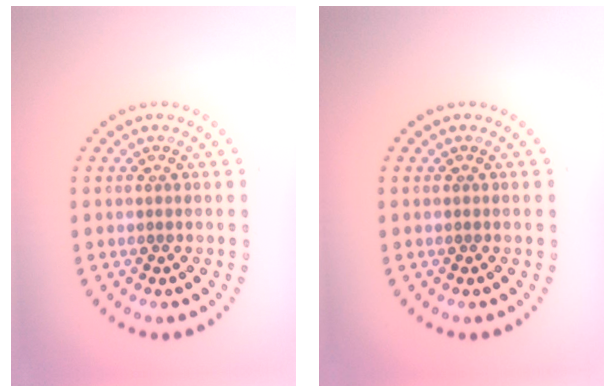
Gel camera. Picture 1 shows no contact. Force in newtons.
{"total": 0.0}